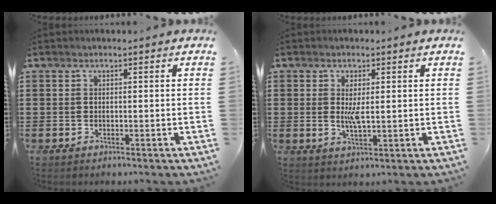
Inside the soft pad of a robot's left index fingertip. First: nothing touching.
{"total": 3.7, "force": [0.6, 1.1, 3.4], "torque": [-0.069, 0.002, 0.009]}